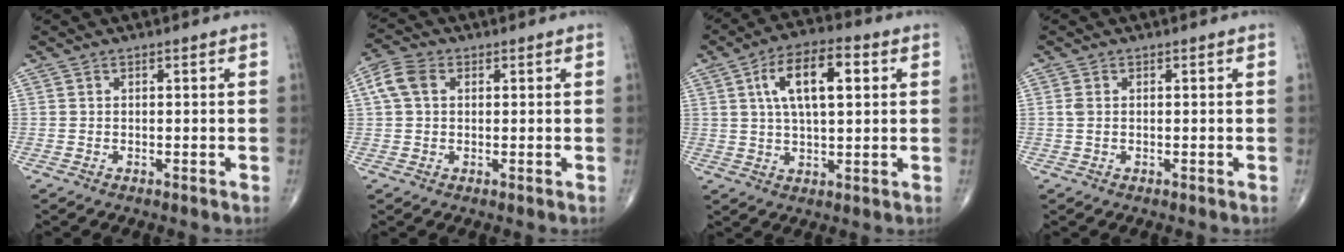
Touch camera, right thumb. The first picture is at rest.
{"total": 5.3, "force": [1.3, 3.7, 3.5], "torque": [-0.080, 0.016, 0.021]}
{"total": 12.2, "force": [3.4, 5.2, 10.5], "torque": [-0.174, 0.009, 0.055]}
{"total": 1.2, "force": [0.1, 0.7, 0.9], "torque": [-0.027, 0.002, 0.001]}